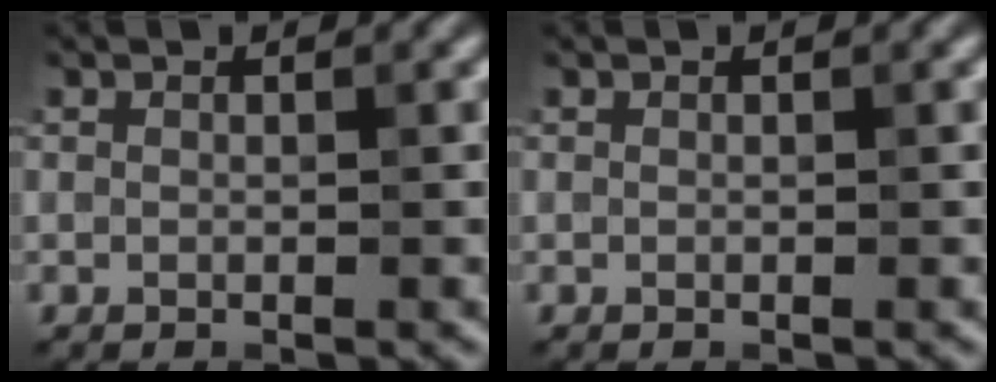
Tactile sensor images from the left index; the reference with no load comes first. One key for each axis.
{"total": 0.0}